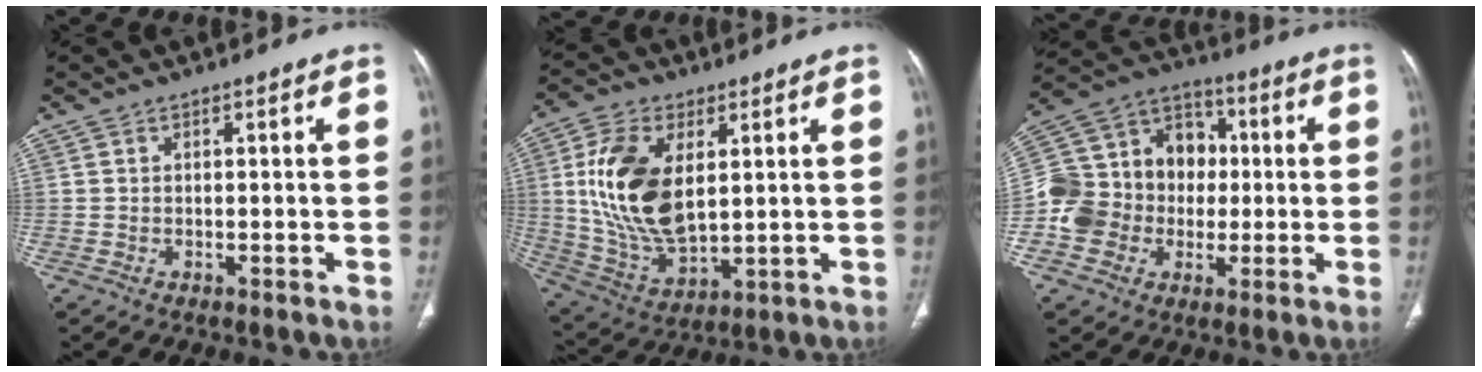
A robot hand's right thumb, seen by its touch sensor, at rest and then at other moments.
{"total": 17.6, "force": [3.5, 9.7, 14.2], "torque": [-0.273, -0.017, 0.076]}
{"total": 18.2, "force": [-1.6, 15.5, 9.3], "torque": [-0.147, 0.046, -0.030]}